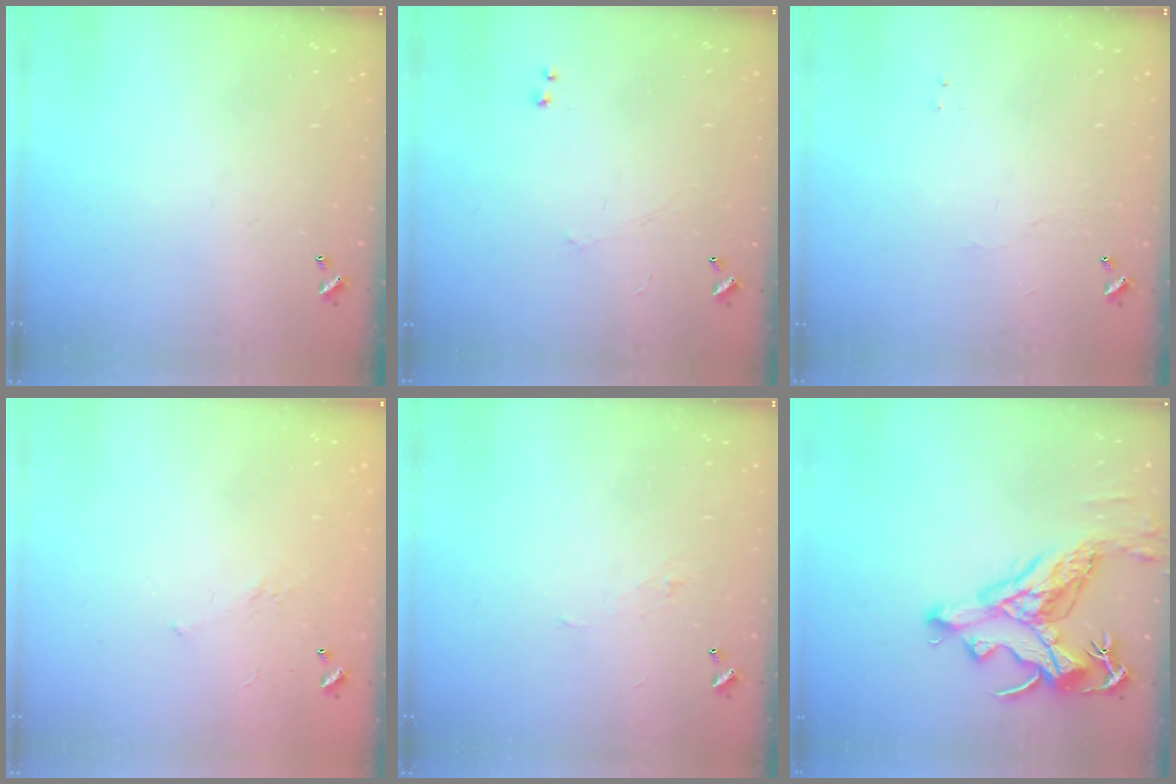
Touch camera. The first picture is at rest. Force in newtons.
{"total": 1.0, "press": 0.9, "slide": 0.5}
{"total": 1.2, "press": 1.1, "slide": 0.3}
{"total": 4.5, "press": 4.3, "slide": 1.0}
{"total": 2.0, "press": 1.9, "slide": 0.5}
{"total": 9.9, "press": 9.7, "slide": 1.9}